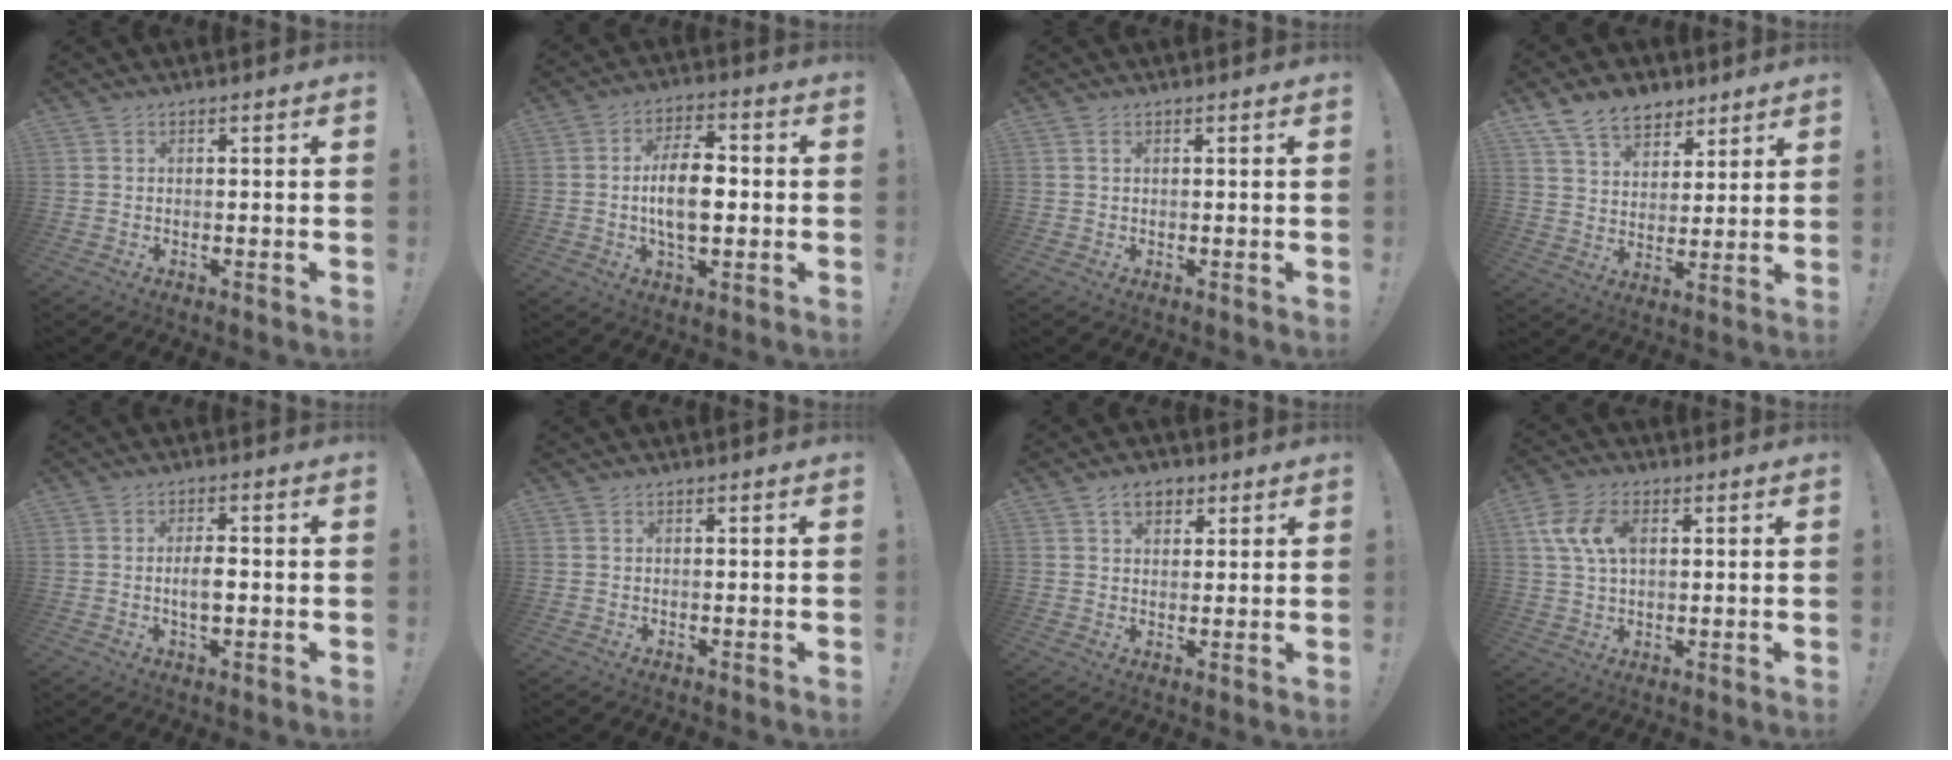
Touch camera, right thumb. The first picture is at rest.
{"total": 11.8, "force": [-1.1, 6.1, 10.0], "torque": [-0.178, 0.007, -0.023]}
{"total": 0.7, "force": [0.3, 0.4, 0.5], "torque": [-0.018, 0.004, 0.007]}
{"total": 11.8, "force": [7.9, 7.4, 4.4], "torque": [-0.084, -0.041, 0.157]}
{"total": 4.6, "force": [-0.8, 2.0, 4.1], "torque": [-0.067, 0.002, -0.019]}
{"total": 0.0}
{"total": 5.8, "force": [3.0, 3.9, 3.2], "torque": [-0.049, -0.001, 0.053]}
{"total": 10.1, "force": [2.7, 6.3, 7.4], "torque": [-0.143, 0.010, 0.052]}